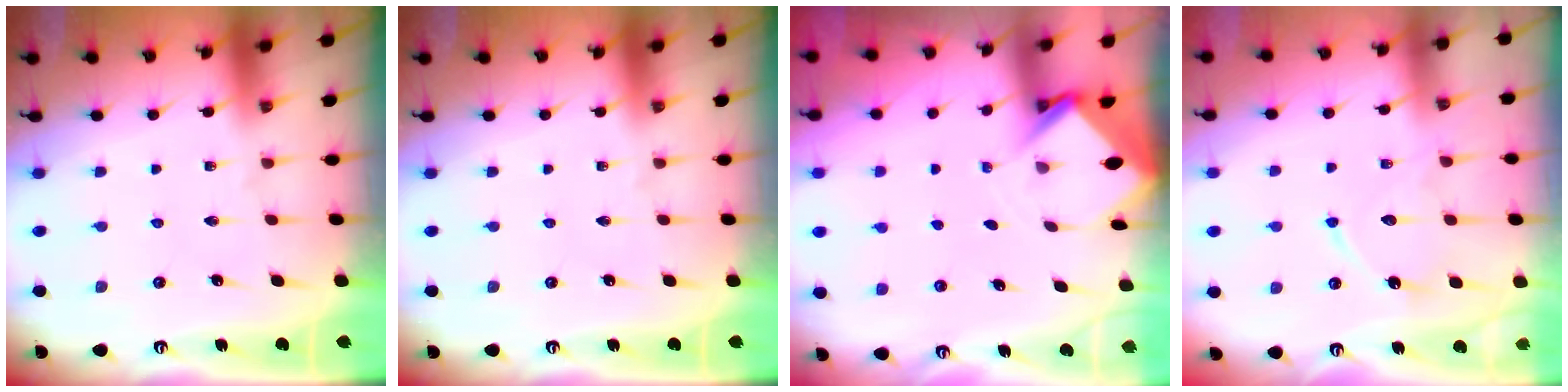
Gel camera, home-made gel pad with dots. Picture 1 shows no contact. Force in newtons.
{"total": 0.0}
{"total": 2.9, "press": 2.9, "slide": 0.2}
{"total": 10.7, "press": 10.7, "slide": 1.0}